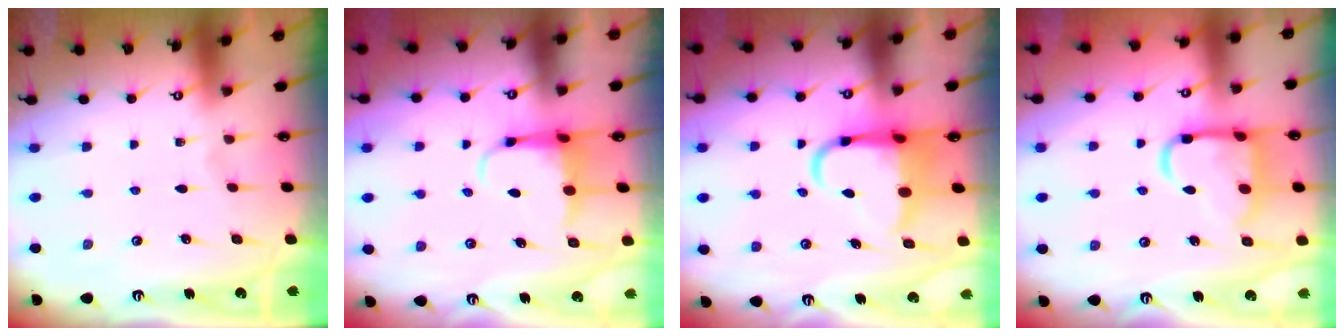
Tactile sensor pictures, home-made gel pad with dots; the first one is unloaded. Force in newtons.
{"total": 5.3, "press": 5.1, "slide": 1.3}
{"total": 8.0, "press": 7.8, "slide": 1.8}
{"total": 14.1, "press": 14.0, "slide": 1.5}